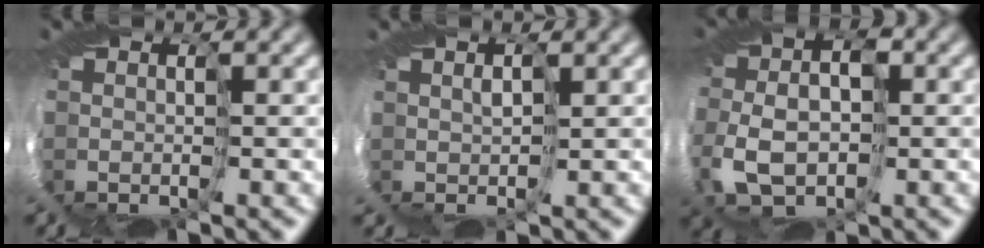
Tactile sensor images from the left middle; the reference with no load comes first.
{"total": 2.5, "force": [0.9, -2.0, -1.2], "torque": [0.024, 0.012, -0.001]}
{"total": 5.5, "force": [-1.0, 3.4, 4.2], "torque": [-0.108, -0.009, -0.022]}